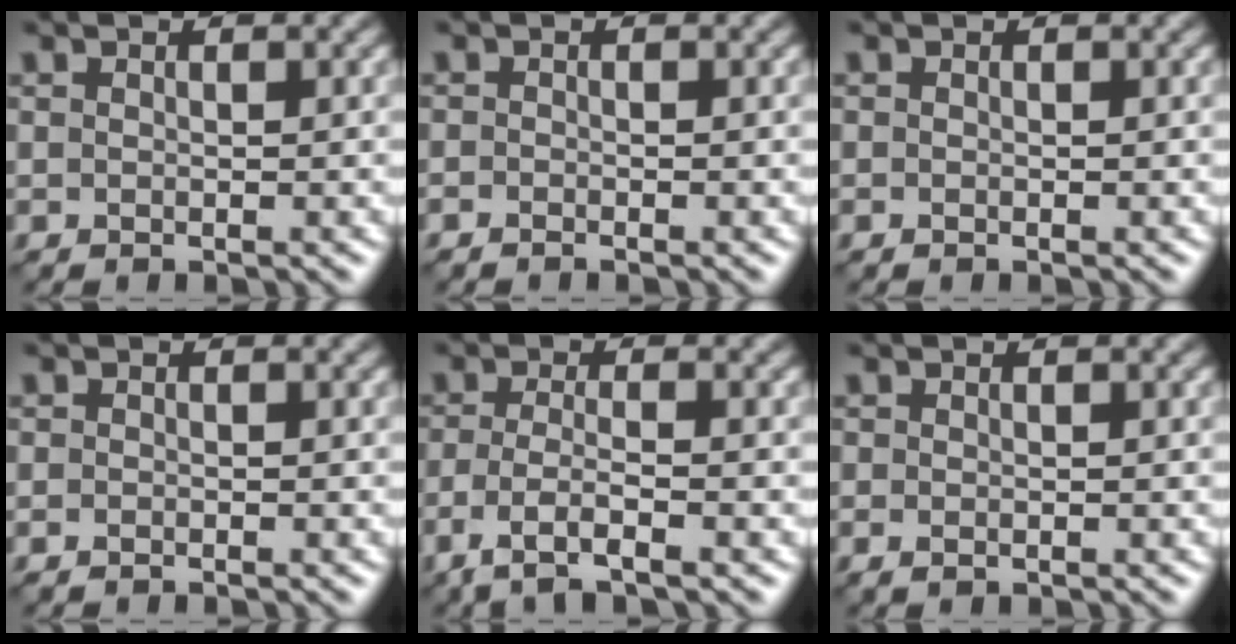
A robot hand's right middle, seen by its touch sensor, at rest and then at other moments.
{"total": 0.6, "force": [-0.5, 0.1, 0.2], "torque": [-0.001, -0.004, -0.010]}
{"total": 0.0}
{"total": 0.6, "force": [-0.4, 0.4, 0.3], "torque": [-0.003, -0.003, -0.008]}
{"total": 3.7, "force": [-2.1, 0.8, 2.9], "torque": [-0.062, -0.007, -0.048]}
{"total": 0.9, "force": [-0.3, 0.6, 0.6], "torque": [-0.015, -0.004, -0.005]}